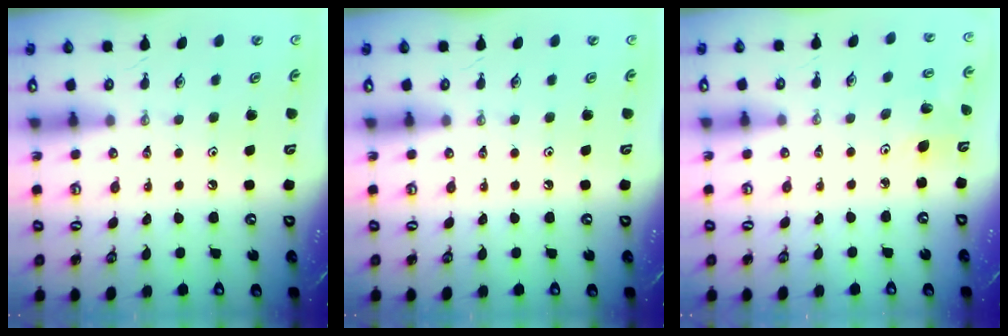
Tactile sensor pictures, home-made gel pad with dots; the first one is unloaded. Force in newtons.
{"total": 0.0}
{"total": 5.5, "press": 5.1, "slide": 1.9}